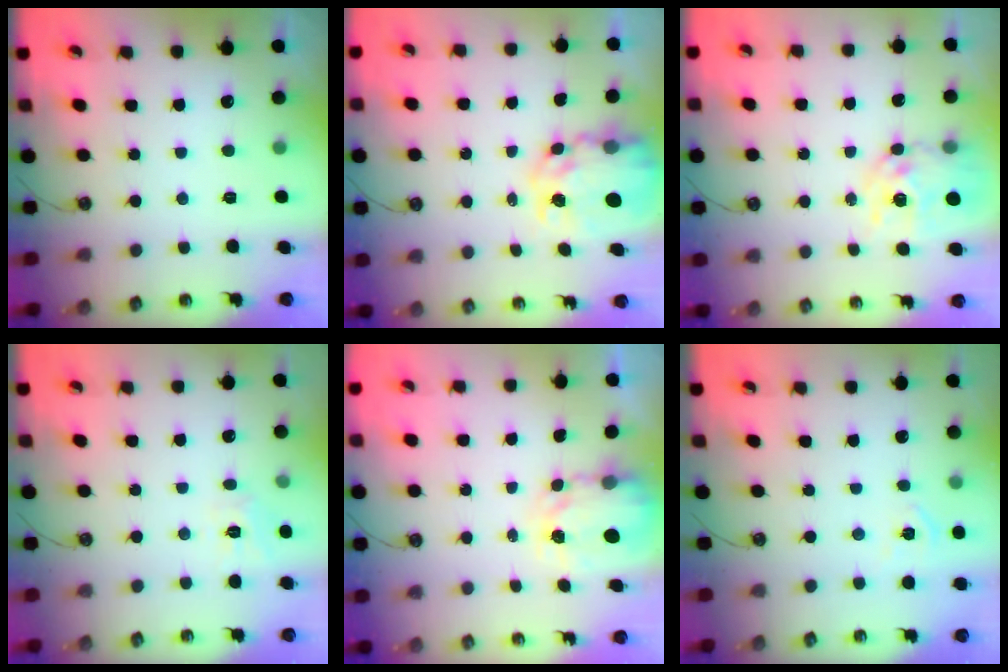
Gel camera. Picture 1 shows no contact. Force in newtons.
{"total": 10.4, "press": 10.4, "slide": 1.0}
{"total": 11.9, "press": 11.8, "slide": 1.1}
{"total": 6.4, "press": 6.4, "slide": 0.5}
{"total": 4.0, "press": 3.9, "slide": 0.3}
{"total": 4.7, "press": 4.7, "slide": 0.6}